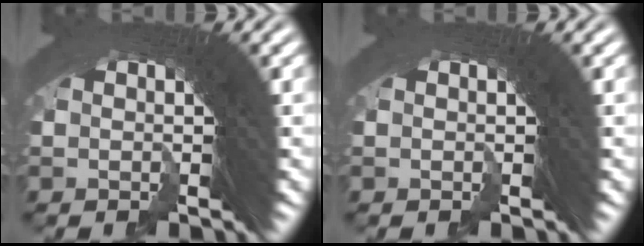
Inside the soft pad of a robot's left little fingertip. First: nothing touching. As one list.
[{"total": 0.0}]